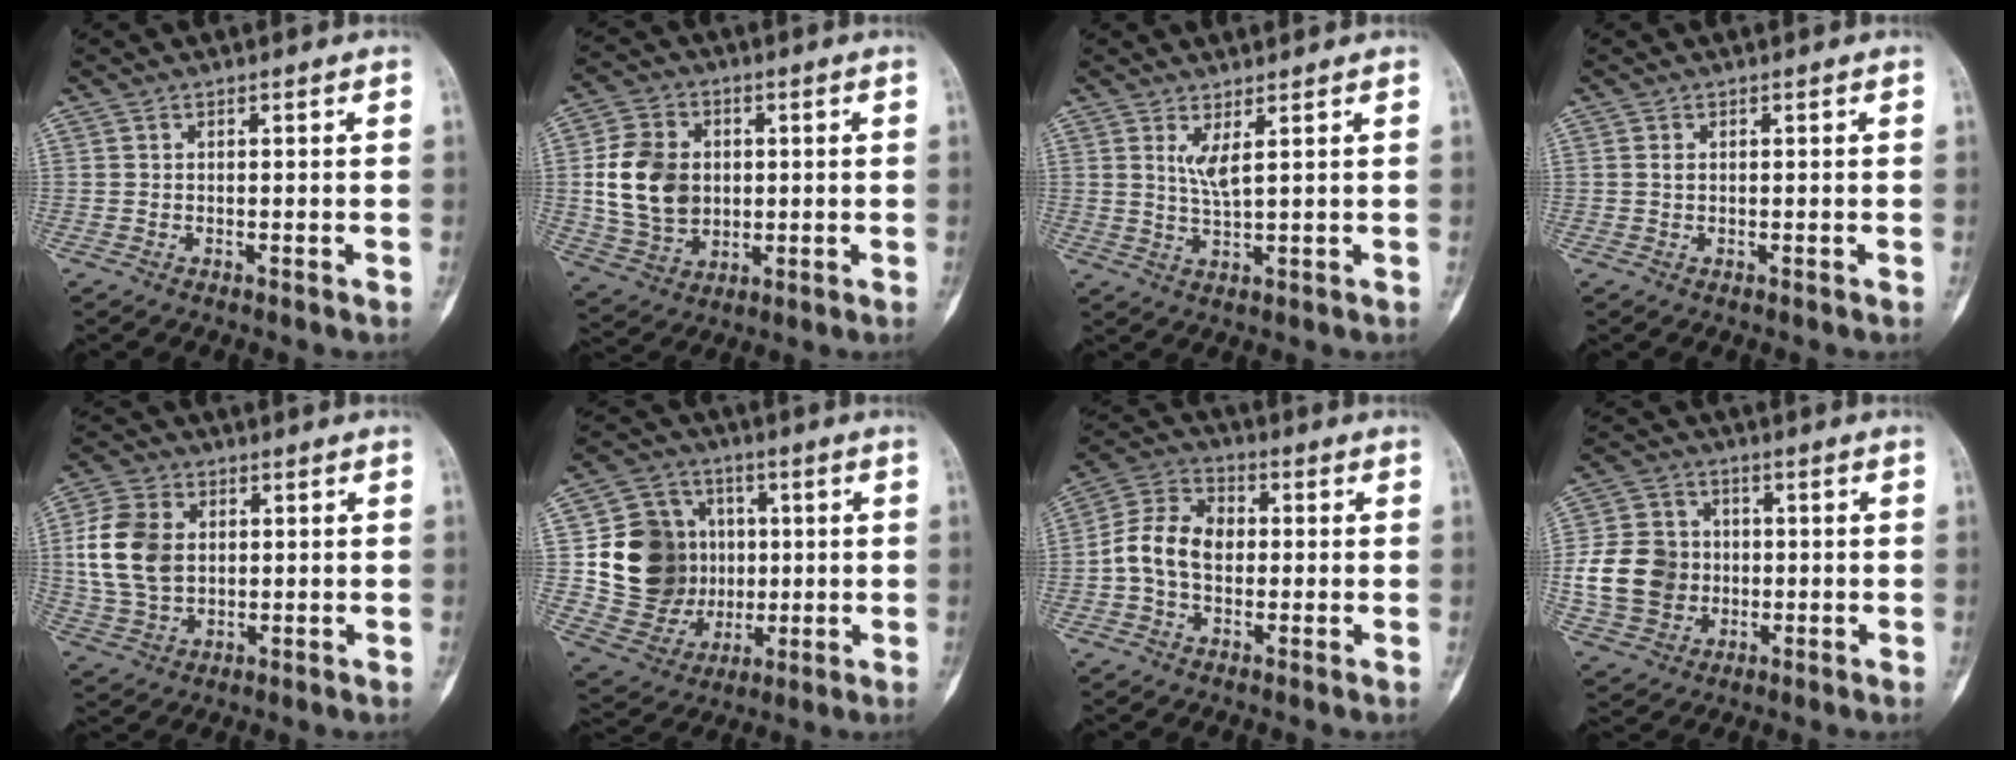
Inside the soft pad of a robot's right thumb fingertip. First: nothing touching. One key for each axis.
{"total": 13.1, "fx": 0.9, "fy": 10.1, "fz": 8.2, "tx": -0.127, "ty": 0.000, "tz": 0.025}
{"total": 3.2, "fx": 1.6, "fy": 0.3, "fz": 2.8, "tx": -0.060, "ty": -0.021, "tz": 0.038}
{"total": 0.7, "fx": 0.1, "fy": 0.4, "fz": 0.6, "tx": -0.017, "ty": 0.000, "tz": 0.000}
{"total": 12.2, "fx": 1.5, "fy": 8.9, "fz": 8.2, "tx": -0.148, "ty": 0.002, "tz": 0.030}
{"total": 17.4, "fx": 1.3, "fy": 15.1, "fz": 8.5, "tx": -0.104, "ty": 0.011, "tz": 0.043}
{"total": 10.1, "fx": -0.5, "fy": 7.3, "fz": 7.0, "tx": -0.123, "ty": 0.034, "tz": -0.020}
{"total": 12.9, "fx": -0.9, "fy": 11.2, "fz": 6.2, "tx": -0.099, "ty": 0.011, "tz": -0.015}